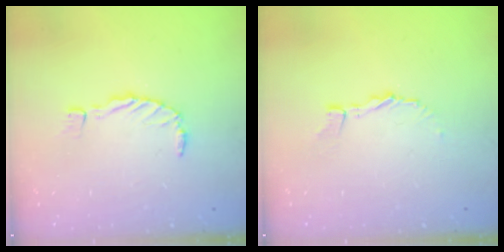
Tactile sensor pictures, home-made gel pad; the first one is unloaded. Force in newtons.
{"total": 3.6, "press": 3.6, "slide": 0.3}